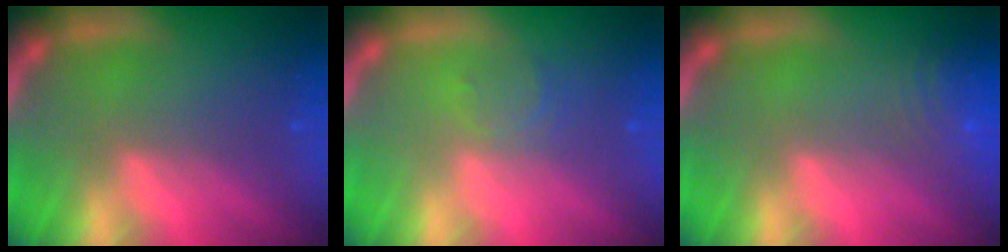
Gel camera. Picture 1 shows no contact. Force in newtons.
{"total": 1.5}
{"total": 6.0}